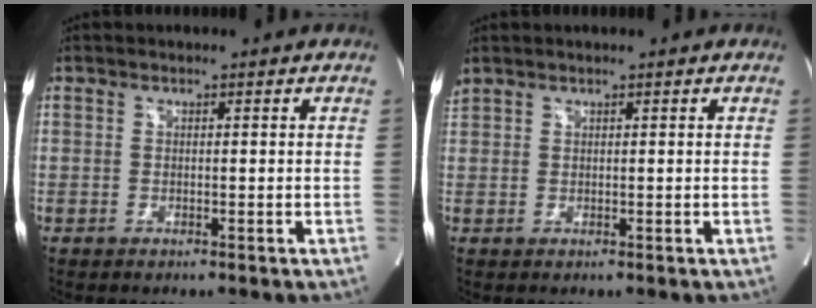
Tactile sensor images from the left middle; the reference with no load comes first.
{"total": 1.3, "force": [1.2, 0.2, 0.3], "torque": [-0.021, 0.021, 0.031]}